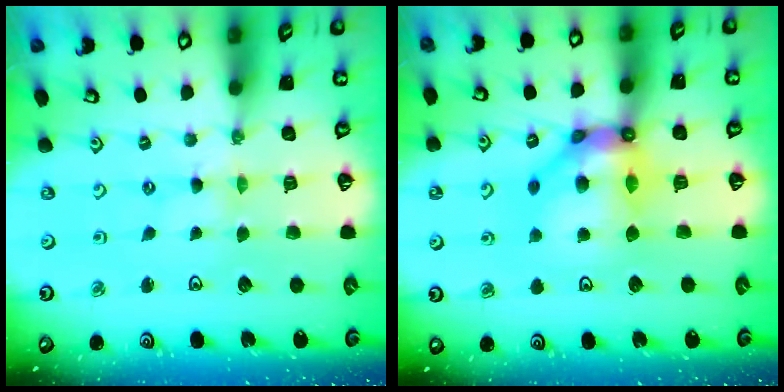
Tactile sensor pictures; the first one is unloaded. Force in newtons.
{"total": 12.8, "press": 12.6, "slide": 2.2}